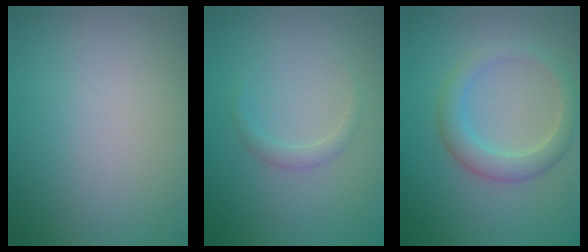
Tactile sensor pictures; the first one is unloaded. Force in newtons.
{"total": 1.1, "press": 1.1, "slide": 0.0}
{"total": 2.8, "press": 2.8, "slide": 0.2}